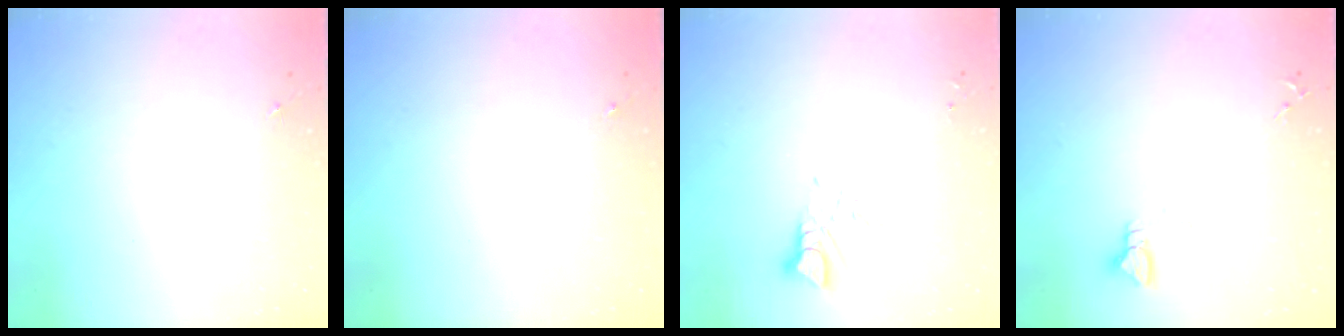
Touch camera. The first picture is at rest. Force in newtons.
{"total": 0.0}
{"total": 3.8, "press": 3.8, "slide": 0.2}
{"total": 3.0, "press": 3.0, "slide": 0.3}